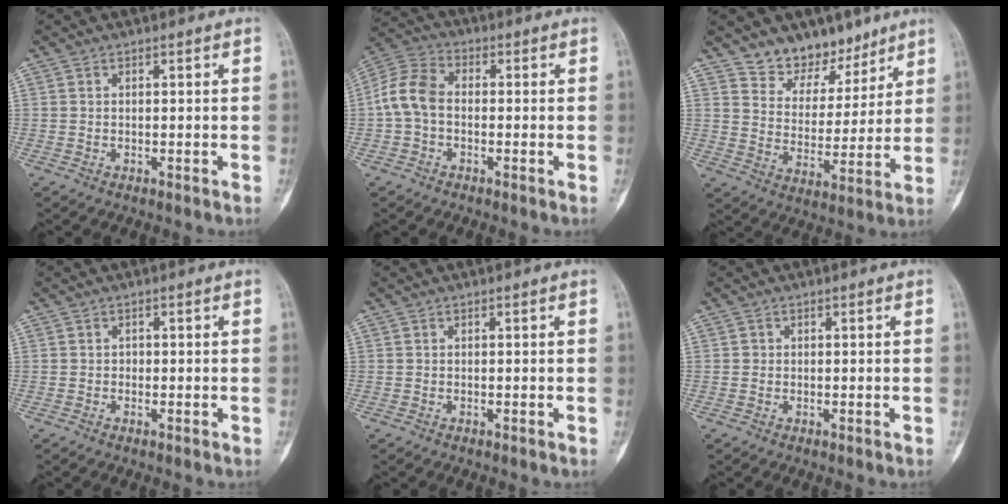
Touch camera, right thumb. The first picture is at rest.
{"total": 8.0, "force": [-0.8, 5.5, 5.8], "torque": [-0.114, 0.023, -0.030]}
{"total": 10.7, "force": [8.4, 6.1, 2.6], "torque": [0.002, -0.062, 0.151]}
{"total": 0.6, "force": [-0.2, 0.5, 0.3], "torque": [-0.001, 0.002, -0.007]}
{"total": 0.0}
{"total": 0.6, "force": [0.0, 0.6, 0.1], "torque": [0.002, 0.003, 0.000]}